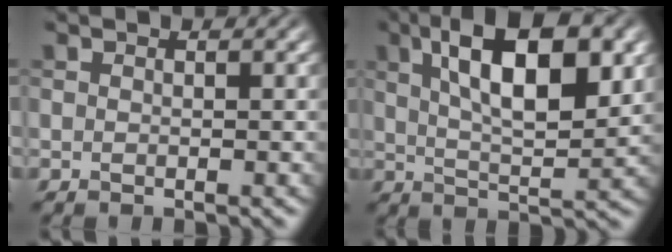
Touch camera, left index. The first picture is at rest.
{"total": 10.7, "force": [3.9, 4.0, 9.1], "torque": [-0.140, 0.007, 0.060]}